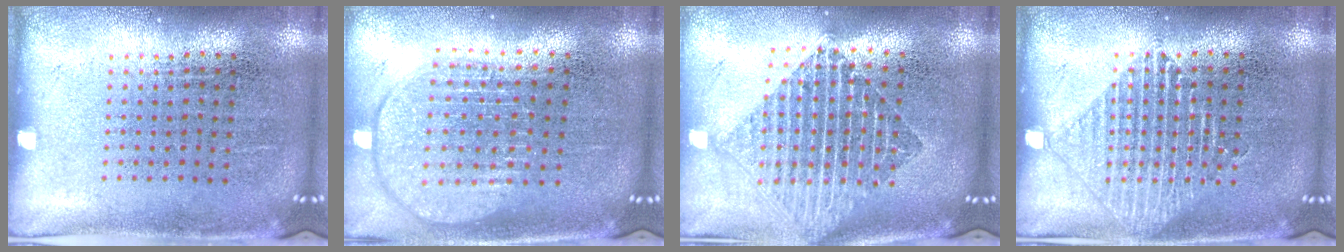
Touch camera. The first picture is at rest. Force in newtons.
{"total": 2.0, "press": 1.6, "slide": 1.2}
{"total": 2.2, "press": 1.8, "slide": 1.3}
{"total": 2.2, "press": 2.1, "slide": 0.4}